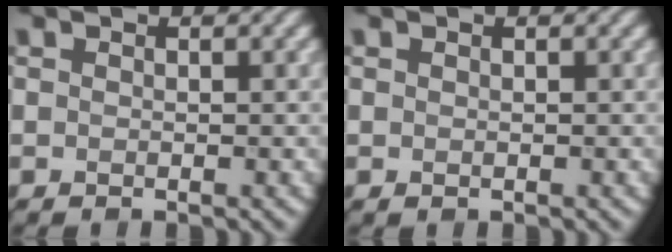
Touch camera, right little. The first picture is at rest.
{"total": 0.0}